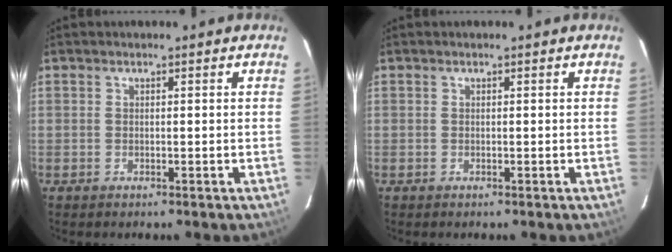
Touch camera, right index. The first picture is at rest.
{"total": 0.0}